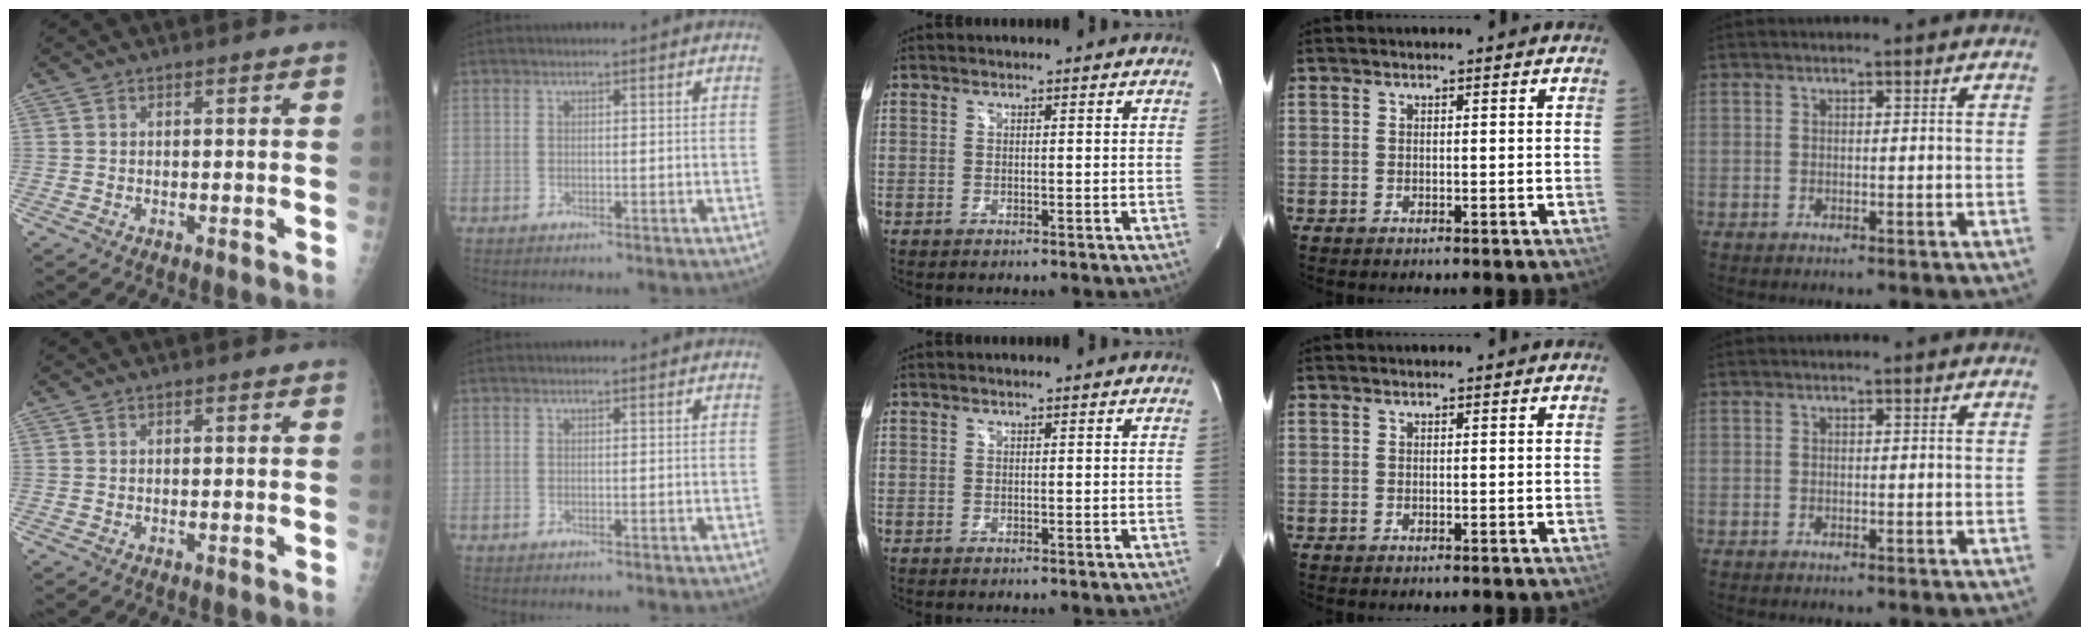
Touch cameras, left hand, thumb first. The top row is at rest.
{}